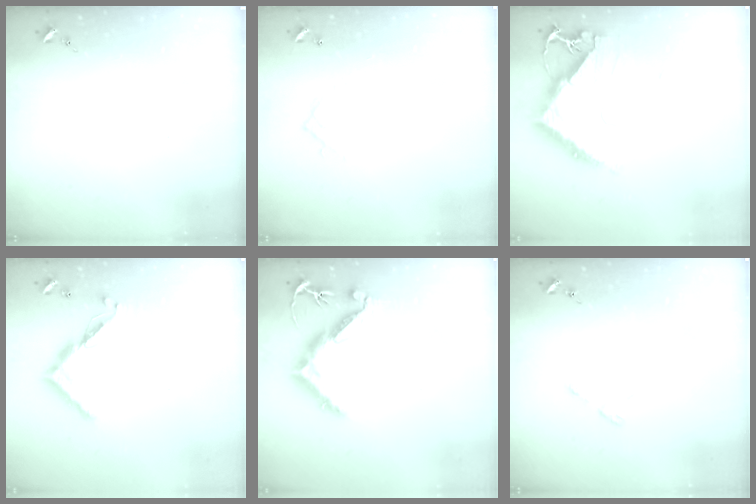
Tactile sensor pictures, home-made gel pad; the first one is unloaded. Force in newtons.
{"total": 4.2, "press": 4.2, "slide": 0.2}
{"total": 11.6, "press": 11.6, "slide": 1.1}
{"total": 11.0, "press": 11.0, "slide": 0.4}
{"total": 11.4, "press": 11.4, "slide": 0.8}
{"total": 2.8, "press": 2.7, "slide": 0.5}